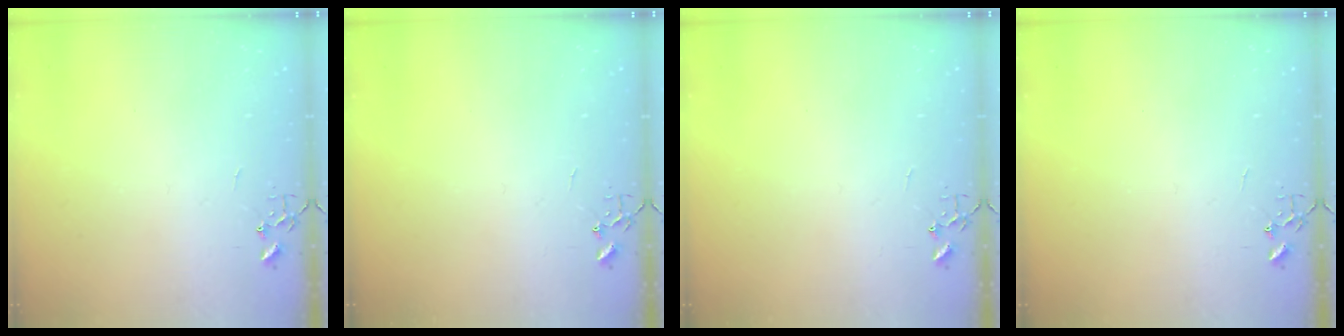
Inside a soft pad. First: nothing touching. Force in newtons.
{"total": 0.0}
{"total": 0.0}
{"total": 0.0}